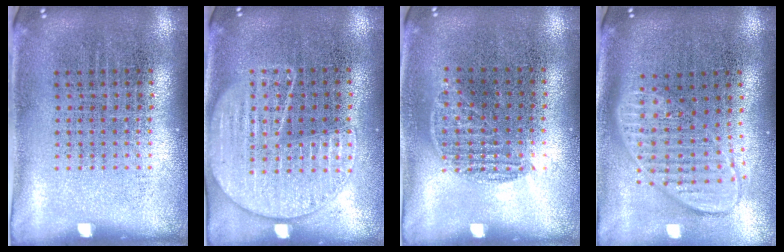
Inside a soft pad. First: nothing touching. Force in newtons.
{"total": 1.6, "press": 1.5, "slide": 0.5}
{"total": 0.8, "press": 0.7, "slide": 0.4}
{"total": 1.8, "press": 1.5, "slide": 1.0}